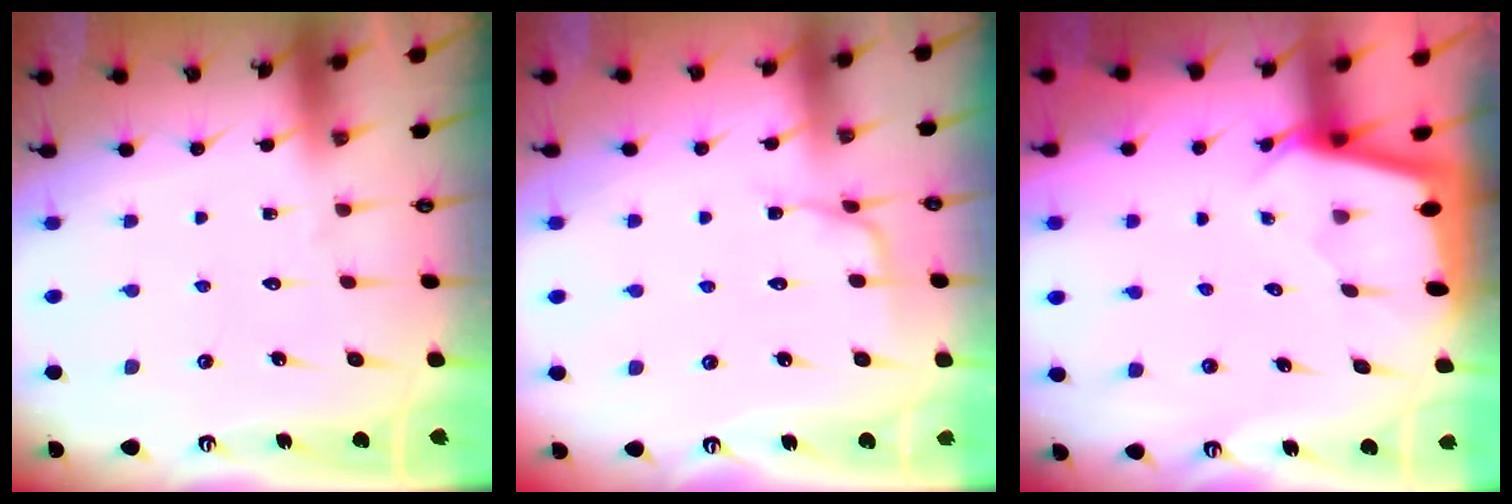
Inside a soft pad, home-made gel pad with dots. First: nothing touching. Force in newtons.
{"total": 2.4, "press": 2.4, "slide": 0.4}
{"total": 2.2, "press": 2.2, "slide": 0.1}